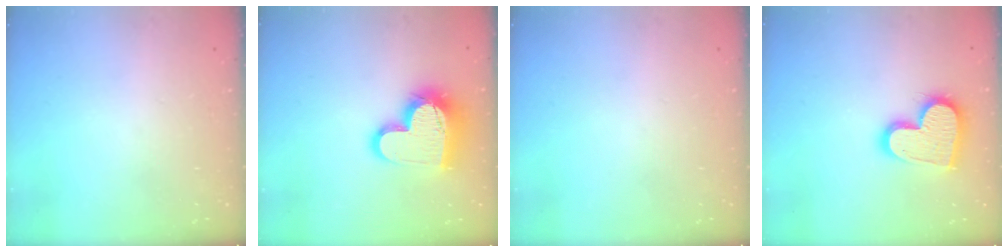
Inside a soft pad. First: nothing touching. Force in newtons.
{"total": 18.9, "press": 18.9, "slide": 1.4}
{"total": 0.0}
{"total": 17.0, "press": 16.9, "slide": 1.4}